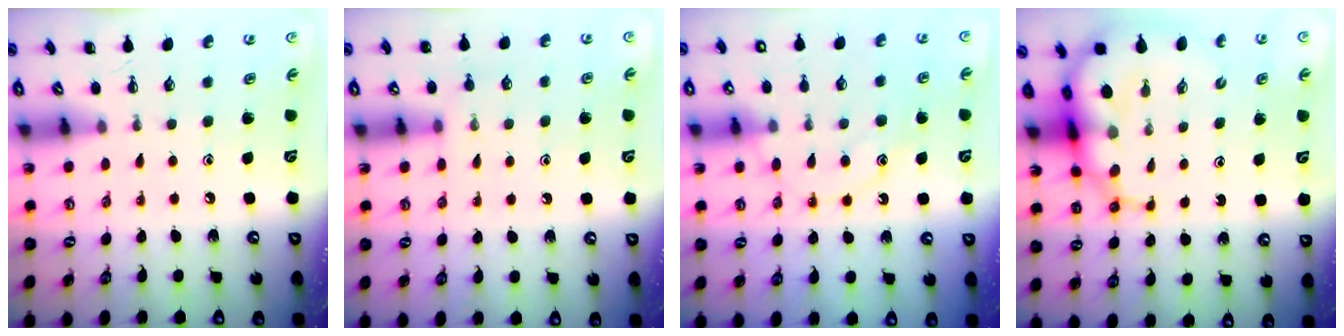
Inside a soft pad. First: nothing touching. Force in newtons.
{"total": 4.9, "press": 4.8, "slide": 1.2}
{"total": 13.9, "press": 13.9, "slide": 0.7}
{"total": 10.5, "press": 10.1, "slide": 2.8}